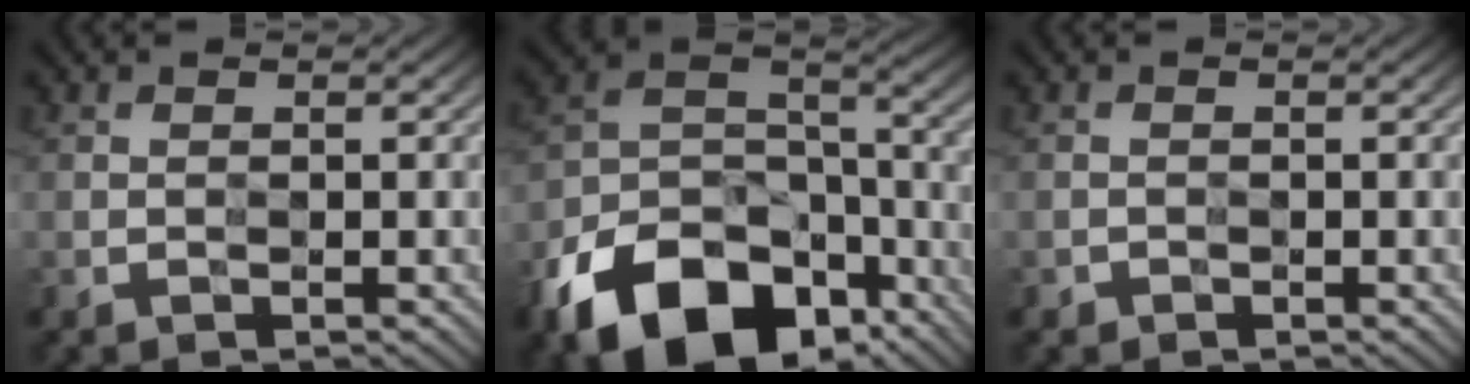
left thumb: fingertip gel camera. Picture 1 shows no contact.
{"total": 14.5, "force": [-10.2, 8.1, 6.5], "torque": [-0.140, -0.022, -0.192]}
{"total": 0.5, "force": [-0.3, 0.3, -0.3], "torque": [0.009, -0.001, -0.007]}